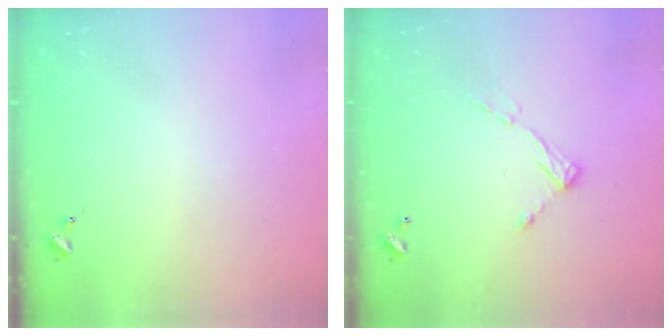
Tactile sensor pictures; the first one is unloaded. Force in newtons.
{"total": 8.2, "press": 8.2, "slide": 0.5}